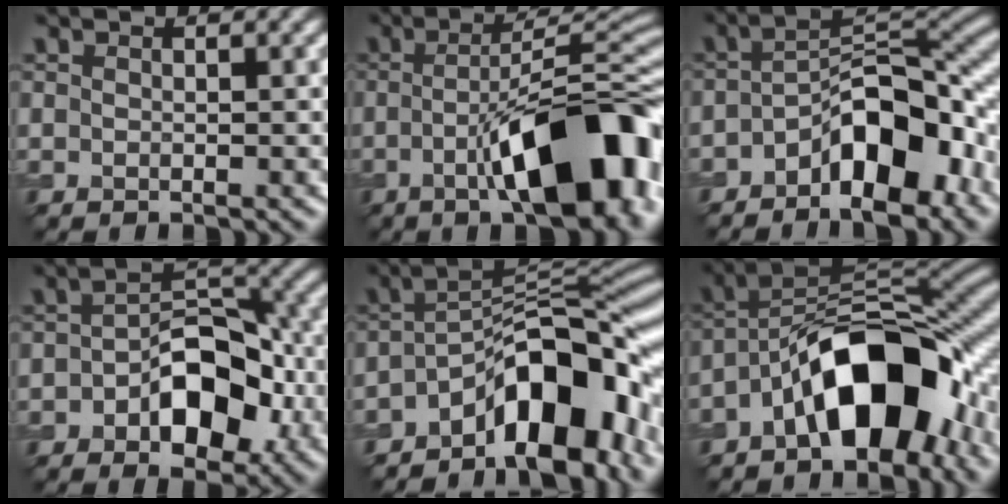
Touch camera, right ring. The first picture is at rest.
{"total": 12.7, "force": [-3.9, 4.0, 11.4], "torque": [-0.157, 0.012, -0.050]}
{"total": 8.7, "force": [-4.2, 3.4, 6.8], "torque": [-0.100, 0.021, -0.072]}
{"total": 7.6, "force": [-2.5, 4.3, 5.8], "torque": [-0.079, 0.016, -0.036]}
{"total": 11.4, "force": [-5.8, 4.5, 8.8], "torque": [-0.113, 0.016, -0.093]}
{"total": 11.2, "force": [-4.8, 5.1, 8.7], "torque": [-0.127, 0.024, -0.084]}